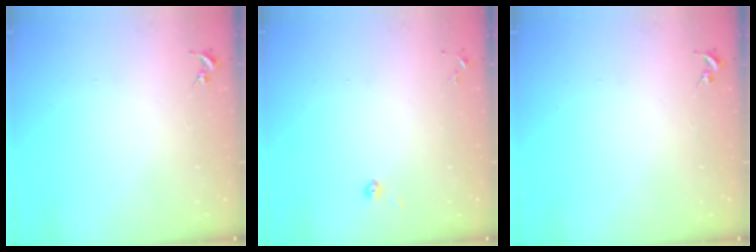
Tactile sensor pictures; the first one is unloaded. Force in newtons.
{"total": 2.9, "press": 2.8, "slide": 1.0}
{"total": 0.0}